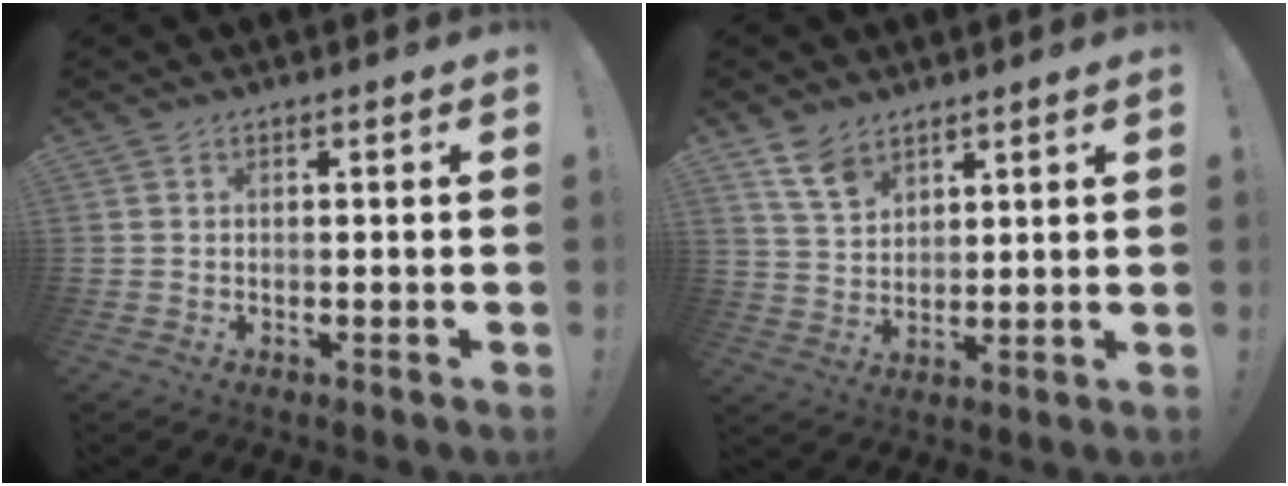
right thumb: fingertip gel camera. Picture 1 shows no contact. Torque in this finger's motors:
{"motor_torque": [1.05, 1.55, 0.39, -0.20, -0.01]}